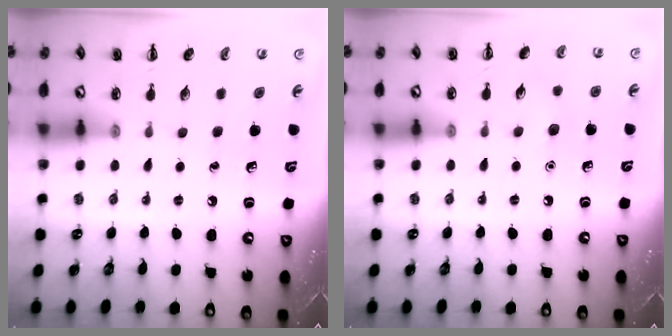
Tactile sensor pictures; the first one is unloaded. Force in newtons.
{"total": 5.4, "press": 5.1, "slide": 1.5}